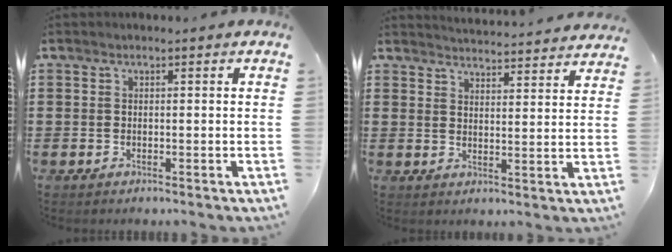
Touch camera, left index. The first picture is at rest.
{"total": 4.0, "force": [4.0, -0.5, 0.0], "torque": [-0.007, -0.032, 0.068]}